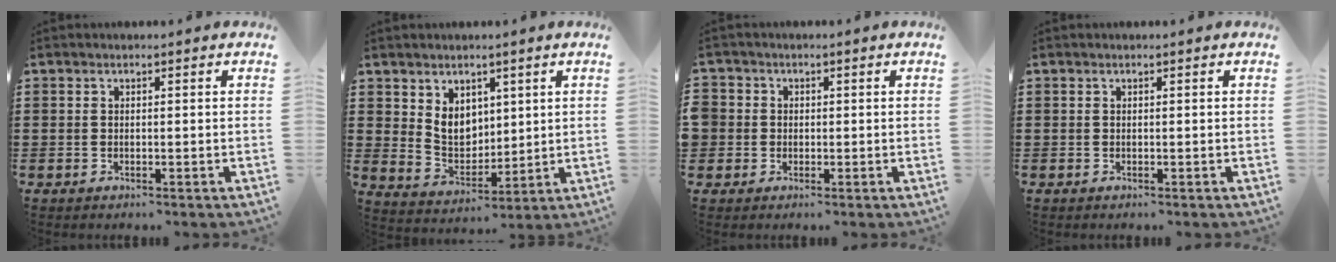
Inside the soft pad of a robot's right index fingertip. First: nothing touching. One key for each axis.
{"total": 5.8, "fx": 2.4, "fy": 4.6, "fz": 2.6, "tx": -0.052, "ty": 0.003, "tz": 0.045}
{"total": 1.9, "fx": -0.2, "fy": 1.9, "fz": 0.1, "tx": -0.011, "ty": 0.008, "tz": -0.008}
{"total": 0.0}